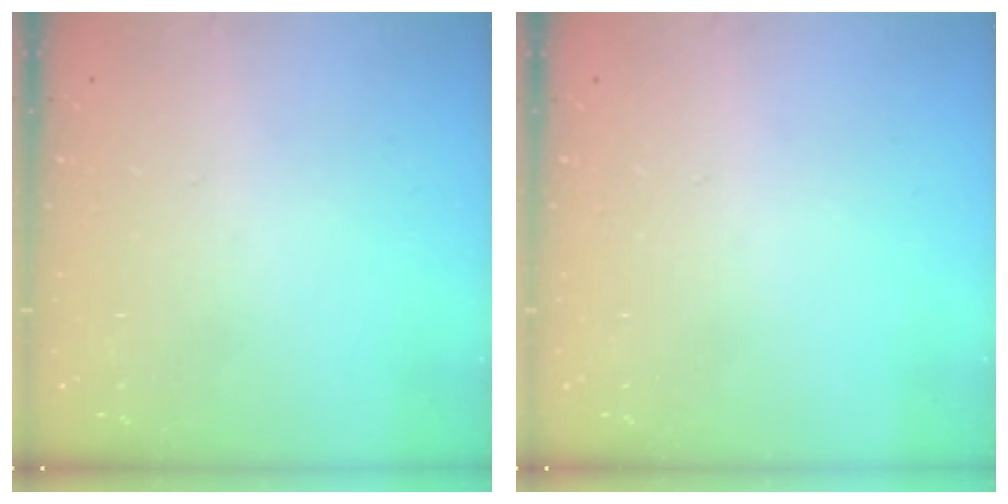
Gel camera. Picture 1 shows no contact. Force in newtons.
{"total": 0.0}